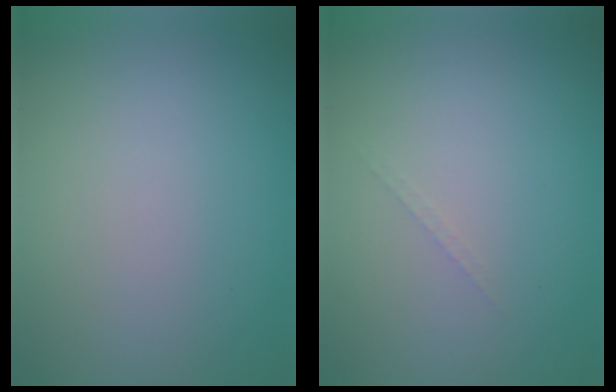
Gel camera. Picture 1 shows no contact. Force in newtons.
{"total": 0.6, "press": 0.6, "slide": 0.1}